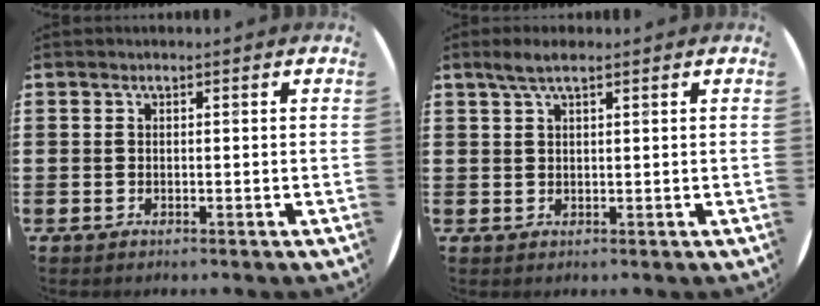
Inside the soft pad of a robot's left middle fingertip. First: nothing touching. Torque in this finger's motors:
{"motor_torque": [0.59, -0.48, 0.07, 0.06]}